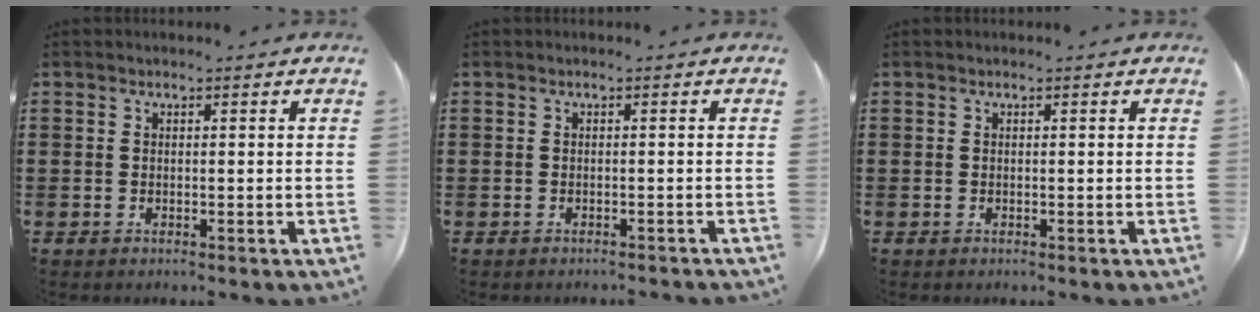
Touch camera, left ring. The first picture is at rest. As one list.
[{"total": 0.6, "force": [-0.6, 0.0, 0.2], "torque": [-0.005, -0.002, -0.012]}, {"total": 0.0}]